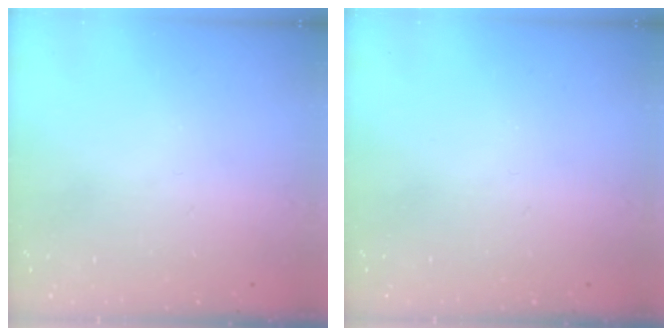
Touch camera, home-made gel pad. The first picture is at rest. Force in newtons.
{"total": 0.0}